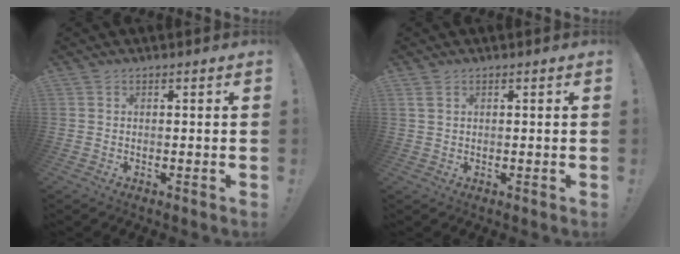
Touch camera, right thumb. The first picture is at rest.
{"total": 1.8, "force": [1.0, 0.9, 1.3], "torque": [-0.029, 0.004, 0.019]}